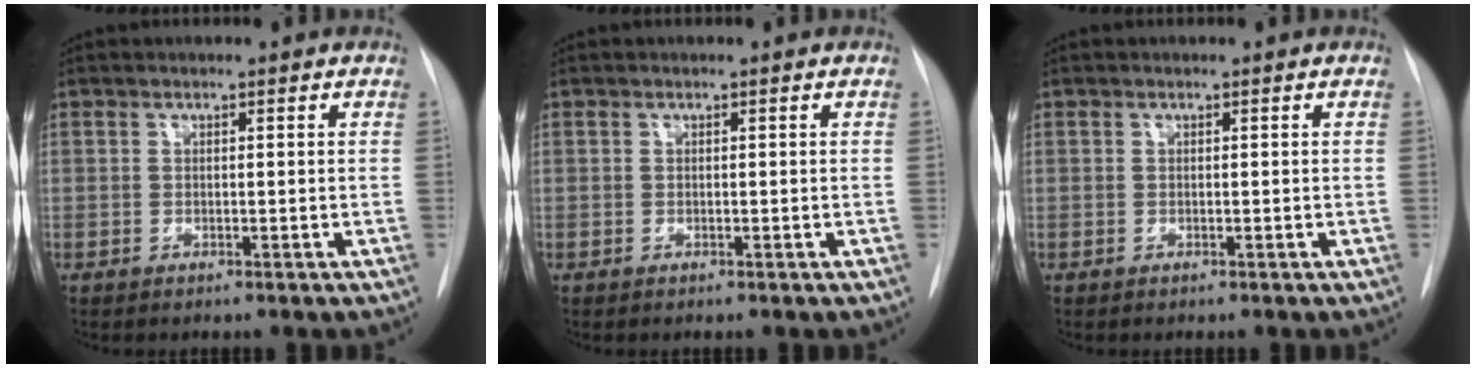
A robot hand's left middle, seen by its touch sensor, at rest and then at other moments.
{"total": 0.0}
{"total": 0.0}